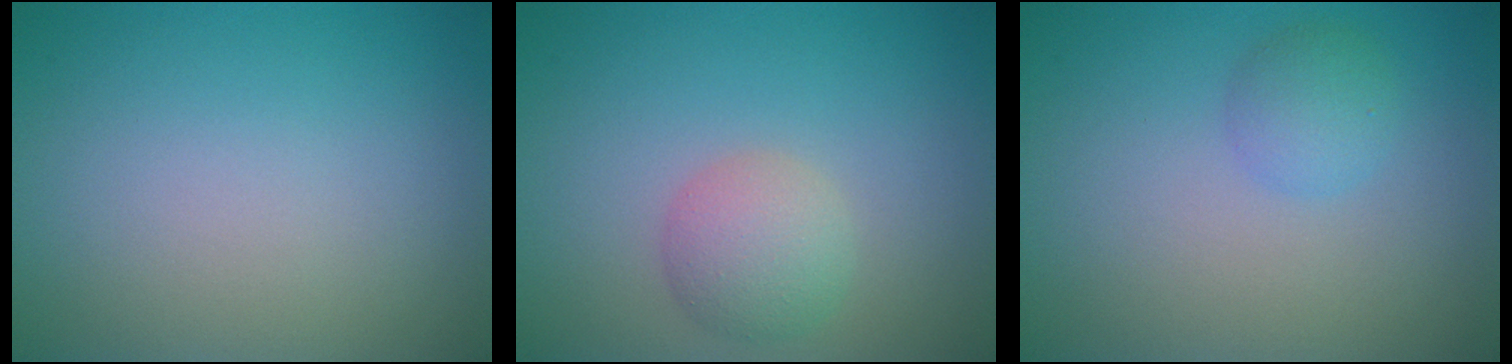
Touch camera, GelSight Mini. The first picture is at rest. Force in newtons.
{"total": 2.9, "press": 2.9, "slide": 0.1}
{"total": 1.8, "press": 1.8, "slide": 0.1}